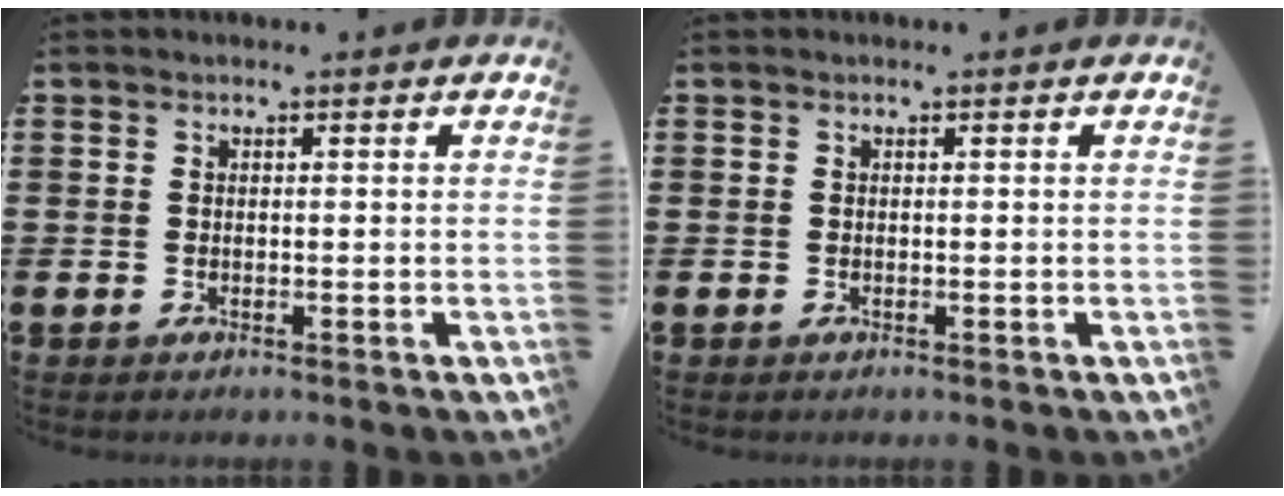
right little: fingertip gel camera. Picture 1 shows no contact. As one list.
[{"total": 0.0}]